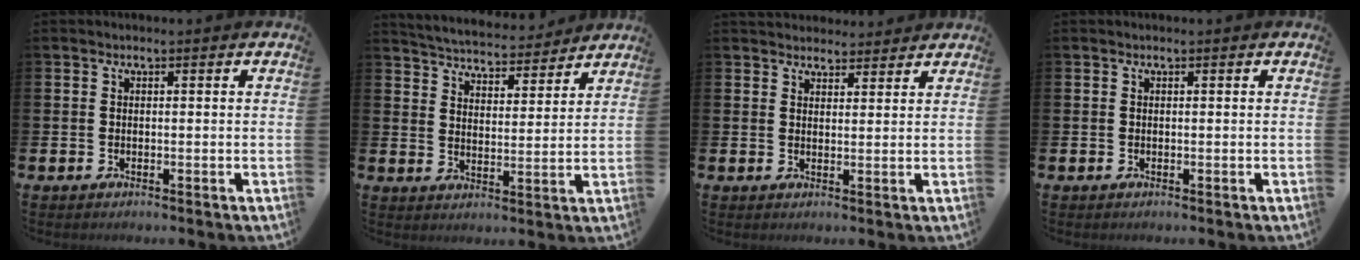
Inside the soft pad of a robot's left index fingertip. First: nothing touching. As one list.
[{"total": 5.1, "force": [5.0, 0.8, 0.2], "torque": [-0.022, -0.042, 0.085]}, {"total": 3.2, "force": [3.0, 0.9, -0.1], "torque": [-0.002, -0.012, 0.055]}, {"total": 0.0}]